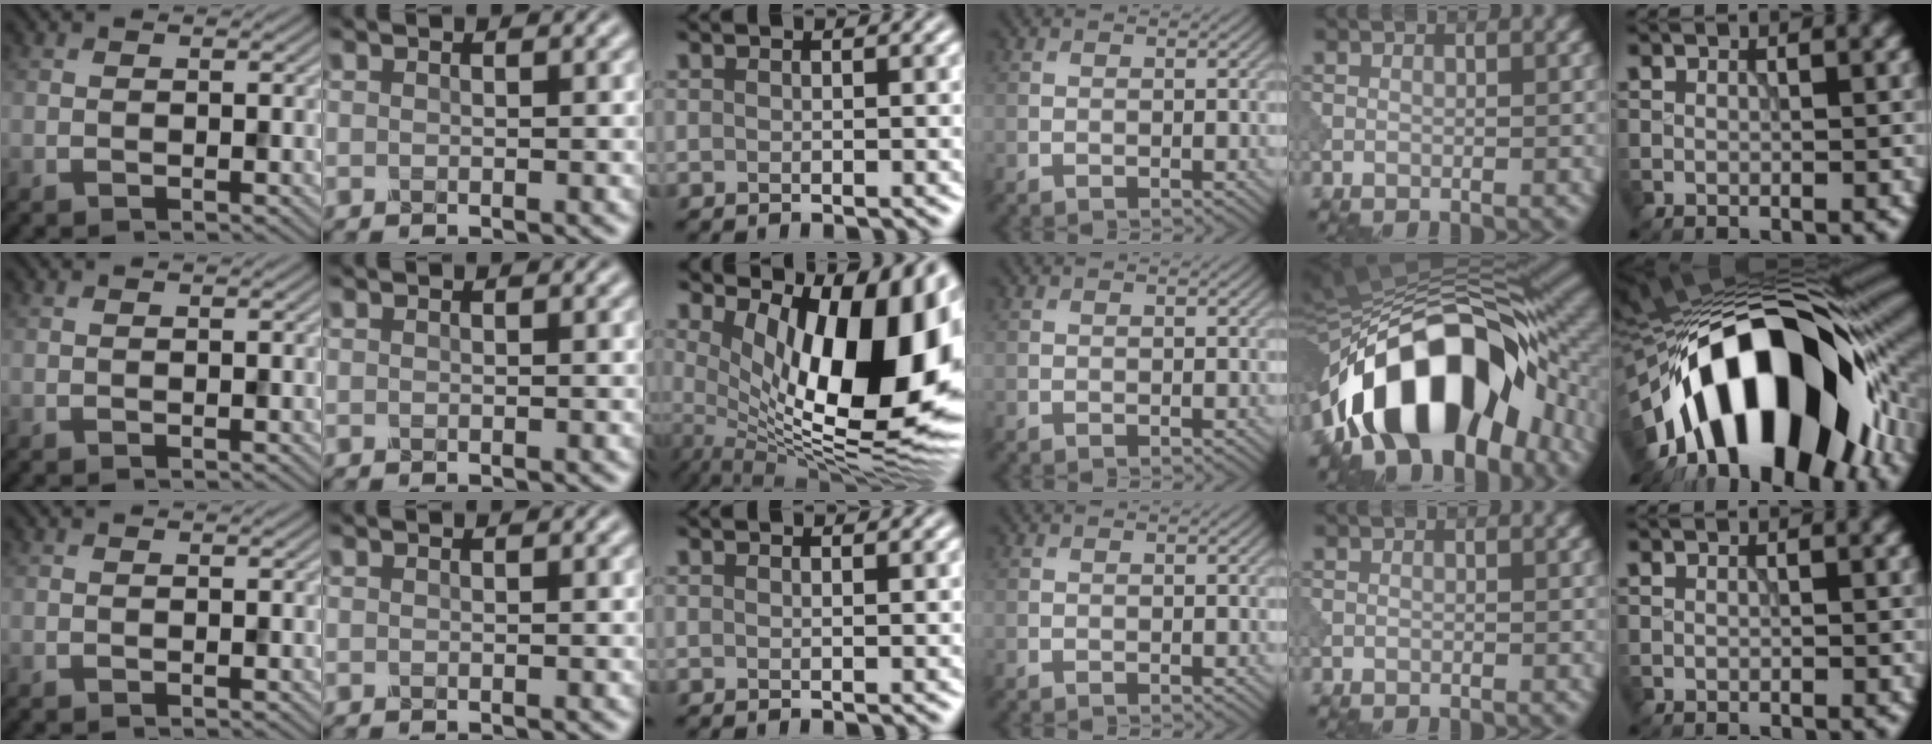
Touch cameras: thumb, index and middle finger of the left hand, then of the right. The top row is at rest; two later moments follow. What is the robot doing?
{"motion": "dispense", "object": "dispenser bottle"}